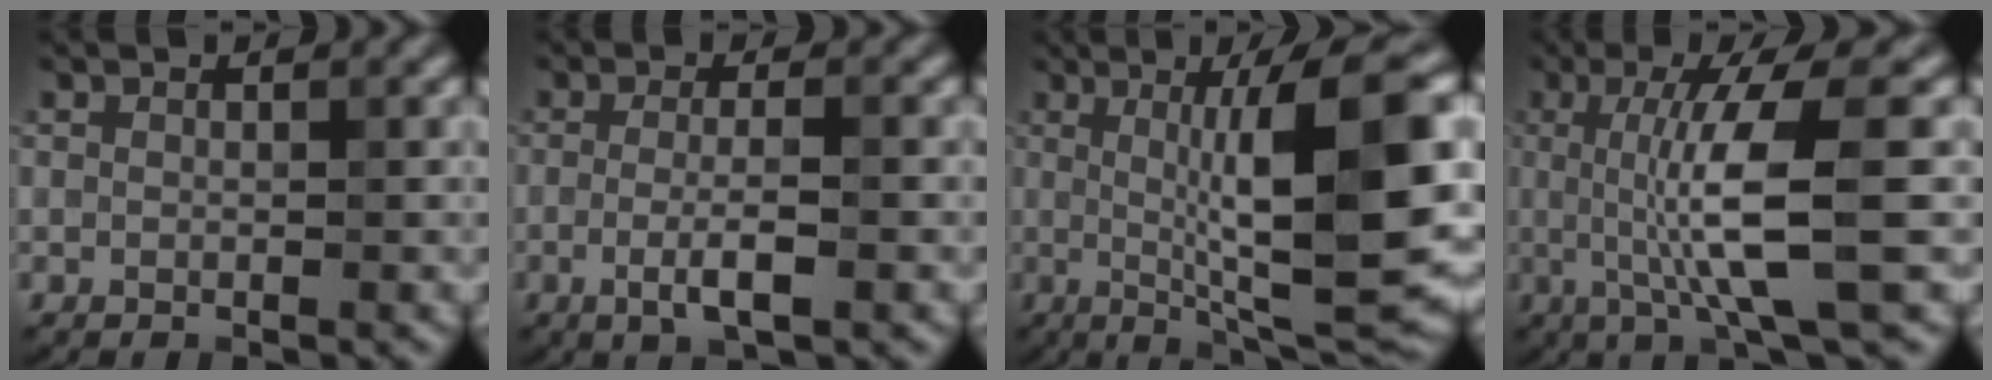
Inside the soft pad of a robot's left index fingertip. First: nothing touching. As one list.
[{"total": 3.5, "force": [-1.0, 0.6, 3.3], "torque": [-0.061, -0.003, -0.020]}, {"total": 13.1, "force": [0.3, 2.5, 12.9], "torque": [-0.171, 0.009, 0.007]}, {"total": 8.3, "force": [-0.2, 1.6, 8.2], "torque": [-0.135, -0.008, 0.002]}]